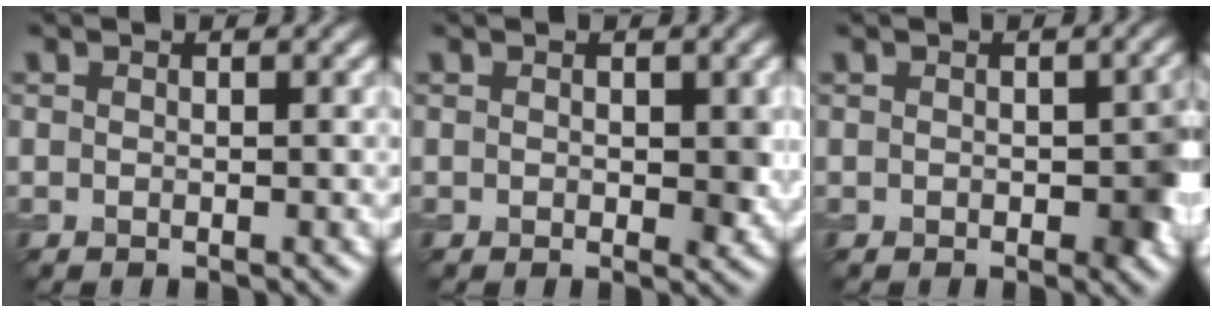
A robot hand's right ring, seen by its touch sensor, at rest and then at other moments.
{"total": 2.1, "force": [0.2, 1.1, 1.7], "torque": [-0.019, -0.003, 0.005]}
{"total": 2.9, "force": [-0.3, 1.5, 2.5], "torque": [-0.029, -0.003, -0.002]}